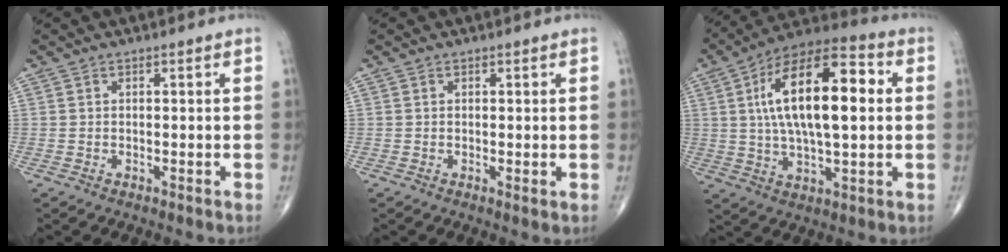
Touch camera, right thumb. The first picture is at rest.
{"total": 0.8, "force": [0.1, 0.2, 0.8], "torque": [-0.016, -0.005, -0.001]}
{"total": 20.7, "force": [3.1, 8.5, 18.5], "torque": [-0.306, 0.024, 0.045]}